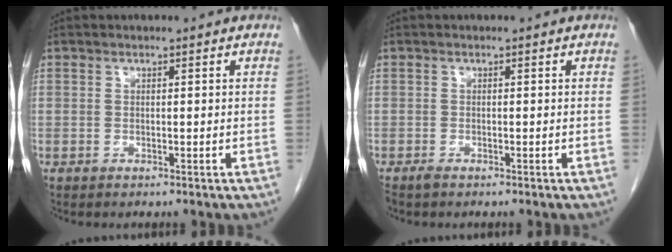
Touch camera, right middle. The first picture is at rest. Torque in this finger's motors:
{"motor_torque": [0.26, -0.09, -0.01, 0.00]}